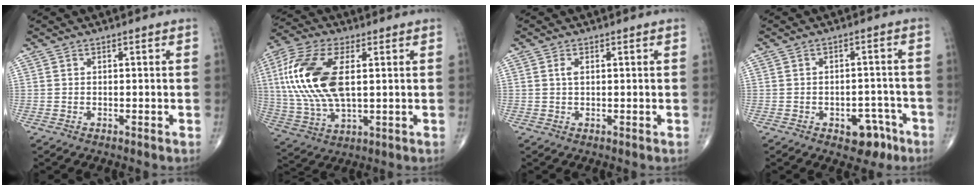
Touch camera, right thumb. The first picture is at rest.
{"total": 18.3, "force": [3.0, 9.0, 15.6], "torque": [-0.344, -0.001, 0.057]}
{"total": 1.0, "force": [0.2, 0.4, 0.8], "torque": [-0.020, 0.003, 0.005]}
{"total": 6.3, "force": [-3.4, 3.9, 3.6], "torque": [-0.019, 0.031, -0.040]}